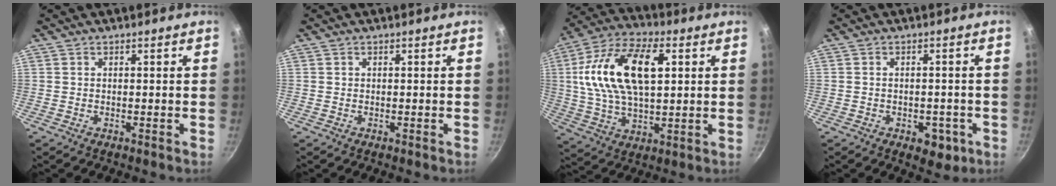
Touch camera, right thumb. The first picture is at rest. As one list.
[{"total": 0.0}, {"total": 20.3, "force": [4.5, 10.9, 16.5], "torque": [-0.302, 0.007, 0.074]}, {"total": 5.6, "force": [-2.3, 3.4, 3.8], "torque": [-0.030, 0.011, -0.020]}]